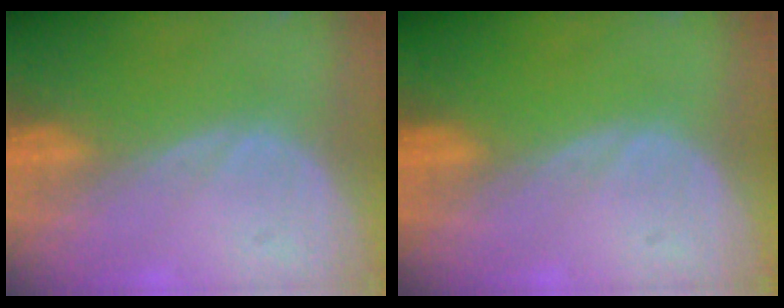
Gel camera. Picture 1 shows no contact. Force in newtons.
{"total": 0.0}